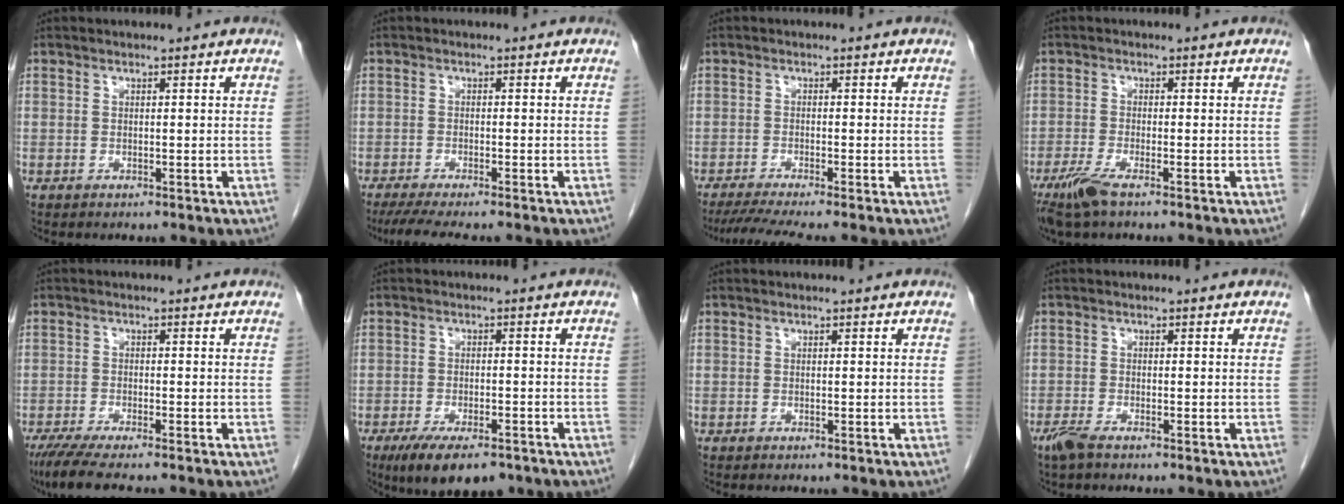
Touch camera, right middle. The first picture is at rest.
{"total": 6.3, "force": [-5.2, 0.3, 3.6], "torque": [-0.053, -0.017, -0.084]}
{"total": 5.7, "force": [-4.7, -0.8, 3.1], "torque": [-0.053, -0.018, -0.079]}
{"total": 4.2, "force": [-2.8, 0.4, 3.1], "torque": [-0.072, -0.013, -0.058]}
{"total": 7.0, "force": [-5.7, 0.3, 4.1], "torque": [-0.068, -0.020, -0.094]}
{"total": 9.3, "force": [-6.5, 3.1, 5.9], "torque": [-0.095, -0.013, -0.100]}
{"total": 0.0}
{"total": 2.4, "force": [-1.8, 0.5, 1.5], "torque": [-0.039, -0.007, -0.035]}